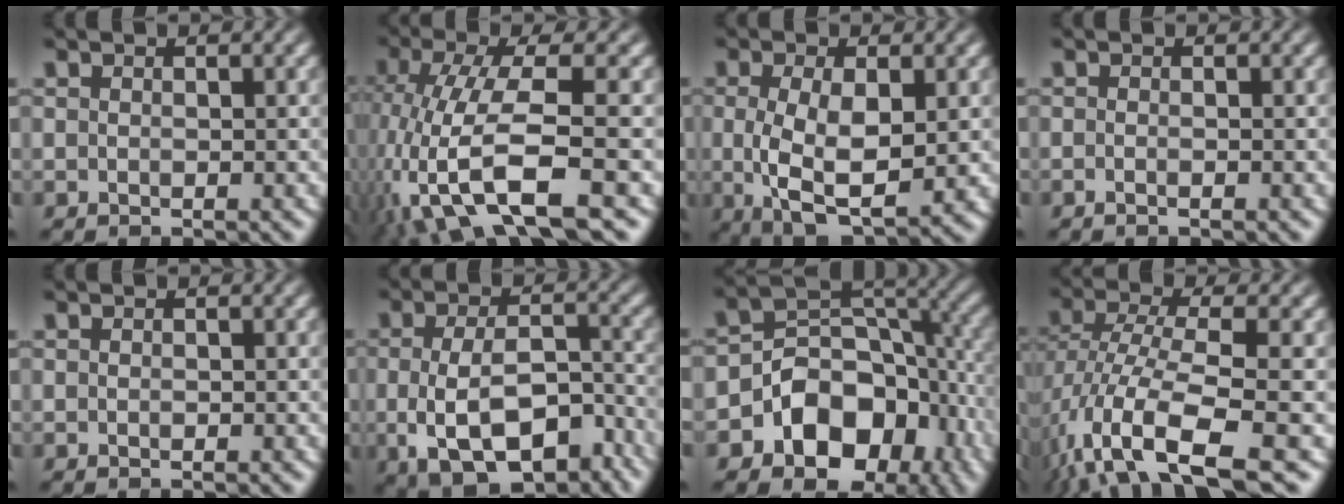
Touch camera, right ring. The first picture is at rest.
{"total": 8.9, "force": [-3.9, 3.6, 7.1], "torque": [-0.154, -0.049, -0.040]}
{"total": 7.2, "force": [-1.7, 4.1, 5.7], "torque": [-0.123, -0.046, -0.004]}
{"total": 0.9, "force": [-0.7, 0.1, 0.5], "torque": [-0.013, -0.003, -0.015]}
{"total": 0.0}
{"total": 10.2, "force": [-4.7, 6.1, 6.7], "torque": [-0.124, -0.040, -0.052]}
{"total": 14.1, "force": [-3.8, 11.2, 7.6], "torque": [-0.138, -0.039, -0.052]}
{"total": 10.3, "force": [-6.1, 4.3, 7.0], "torque": [-0.172, -0.067, -0.064]}